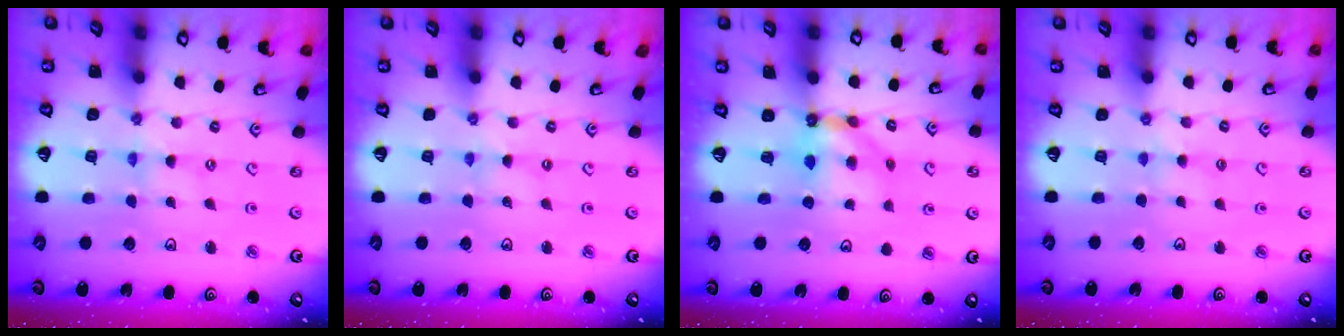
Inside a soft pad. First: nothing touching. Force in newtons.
{"total": 0.7, "press": 0.7, "slide": 0.2}
{"total": 6.9, "press": 6.8, "slide": 0.7}
{"total": 3.1, "press": 3.0, "slide": 0.4}